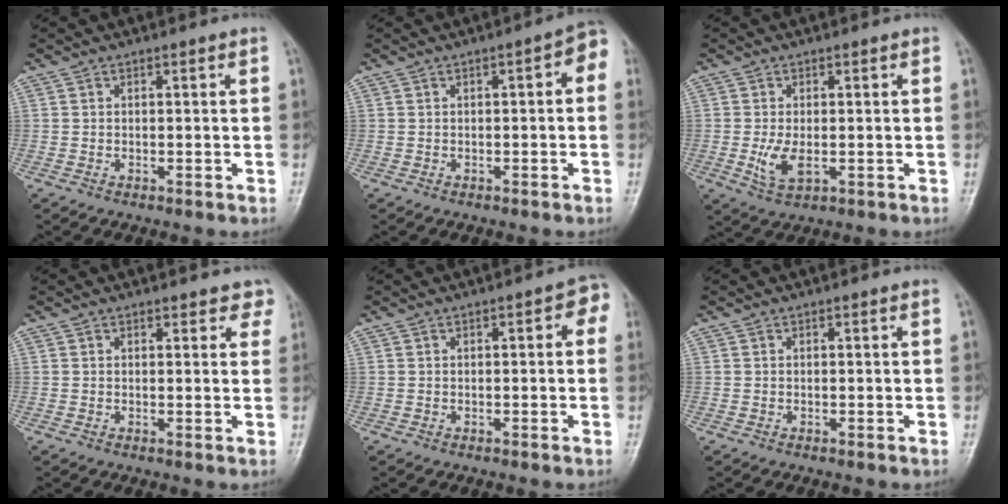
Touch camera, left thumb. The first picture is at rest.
{"total": 3.7, "force": [0.2, 1.6, 3.4], "torque": [-0.030, 0.018, -0.007]}
{"total": 4.4, "force": [-0.5, 2.5, 3.6], "torque": [-0.076, -0.013, -0.005]}
{"total": 3.4, "force": [2.9, 1.7, 0.6], "torque": [0.031, -0.009, 0.018]}
{"total": 3.5, "force": [0.5, 1.7, 3.1], "torque": [-0.020, 0.010, -0.004]}
{"total": 0.0}